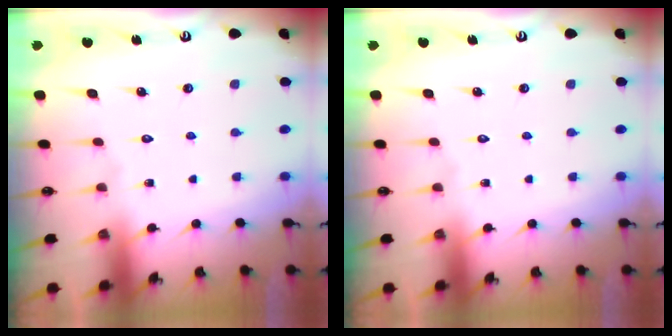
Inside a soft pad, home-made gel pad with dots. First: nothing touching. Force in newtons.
{"total": 0.0}